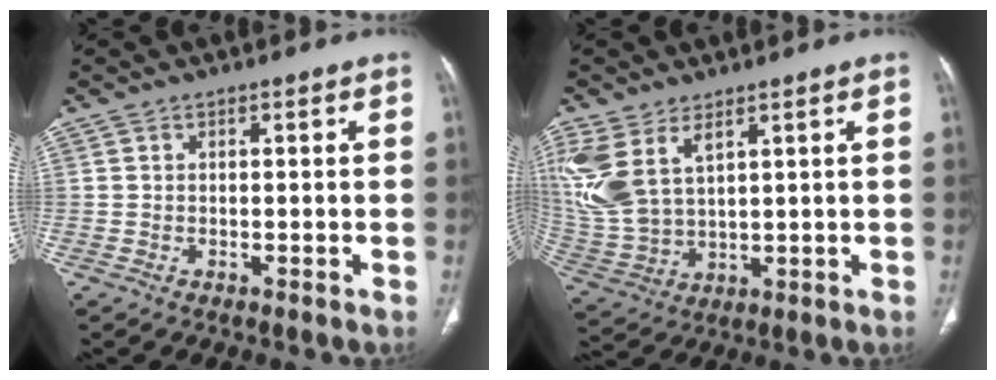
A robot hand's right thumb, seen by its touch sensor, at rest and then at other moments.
{"total": 13.0, "force": [6.0, 7.1, 9.0], "torque": [-0.210, -0.014, 0.140]}